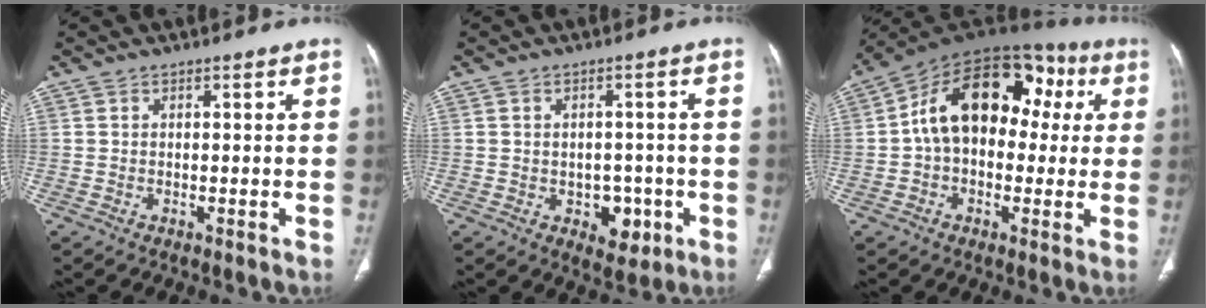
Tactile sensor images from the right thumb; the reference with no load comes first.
{"total": 5.8, "force": [-1.8, 4.2, 3.5], "torque": [-0.016, 0.010, -0.013]}
{"total": 20.3, "force": [3.1, 13.2, 15.1], "torque": [-0.199, 0.053, 0.036]}